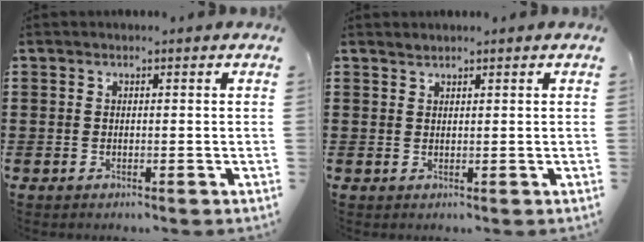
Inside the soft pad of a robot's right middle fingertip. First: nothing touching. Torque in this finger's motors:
{"motor_torque": [0.00, 0.00, 0.00, -0.01]}